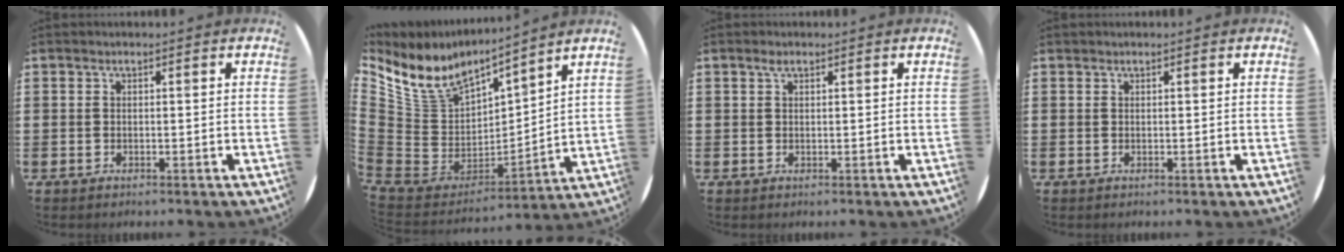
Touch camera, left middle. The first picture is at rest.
{"total": 9.0, "force": [7.0, 4.6, 3.4], "torque": [-0.108, -0.049, 0.131]}
{"total": 1.0, "force": [0.6, 0.5, 0.6], "torque": [-0.005, 0.001, 0.008]}
{"total": 0.0}